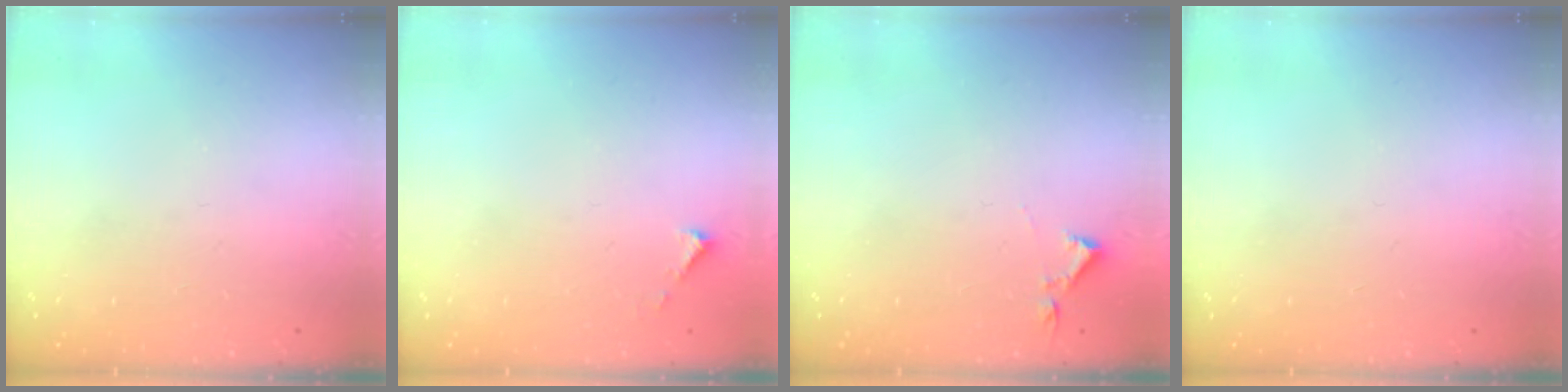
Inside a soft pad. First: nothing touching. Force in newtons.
{"total": 2.1, "press": 2.1, "slide": 0.2}
{"total": 2.9, "press": 2.9, "slide": 0.5}
{"total": 0.0}